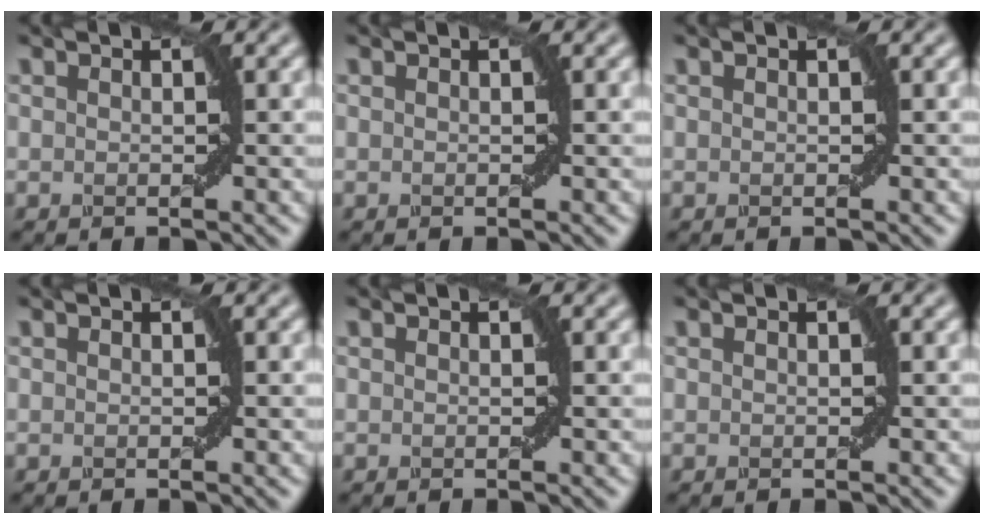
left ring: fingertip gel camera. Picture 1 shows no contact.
{"total": 0.0}
{"total": 0.0}
{"total": 0.0}
{"total": 0.0}
{"total": 0.0}